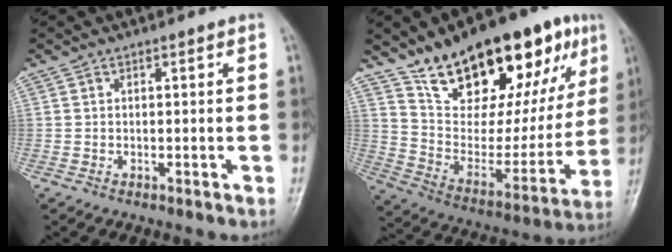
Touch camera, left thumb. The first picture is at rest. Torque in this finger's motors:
{"motor_torque": [1.03, 0.92, 1.56, -1.21, 0.47]}